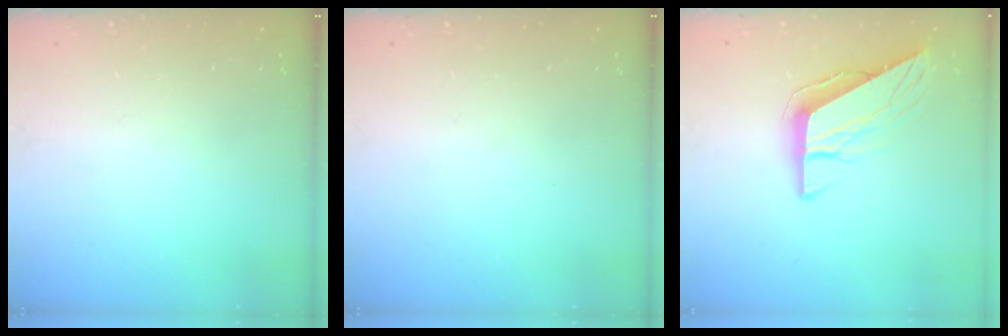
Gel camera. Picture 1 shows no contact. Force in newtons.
{"total": 0.0}
{"total": 9.4, "press": 9.4, "slide": 1.0}